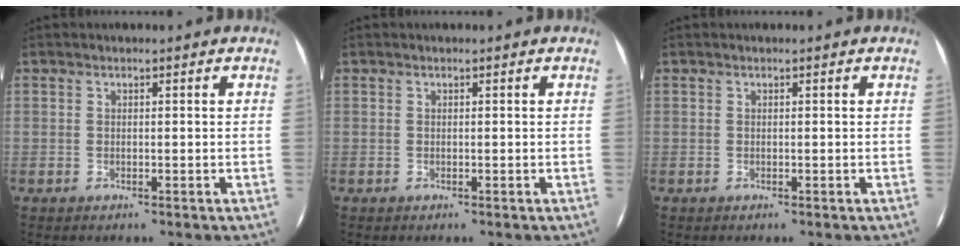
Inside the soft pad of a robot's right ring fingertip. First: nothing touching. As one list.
[{"total": 0.0}, {"total": 0.0}]